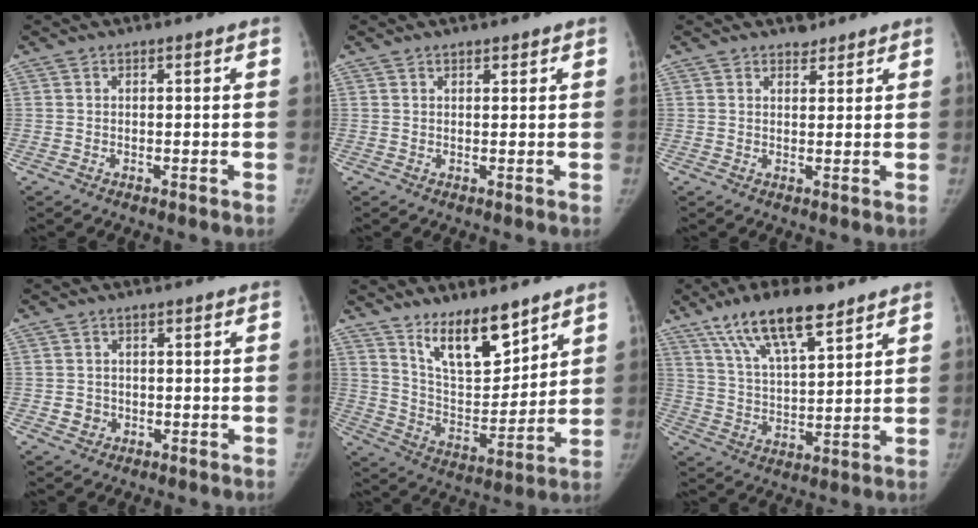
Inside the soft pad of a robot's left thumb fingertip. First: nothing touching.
{"total": 1.1, "force": [0.9, 0.5, 0.4], "torque": [-0.002, -0.005, 0.013]}
{"total": 2.2, "force": [1.8, 1.1, 0.3], "torque": [0.007, -0.012, 0.024]}
{"total": 2.3, "force": [-0.4, 2.2, 0.6], "torque": [0.000, 0.005, -0.002]}
{"total": 13.4, "force": [9.8, 4.8, 7.8], "torque": [-0.099, -0.076, 0.186]}
{"total": 14.4, "force": [9.5, 4.4, 9.9], "torque": [-0.160, -0.034, 0.176]}